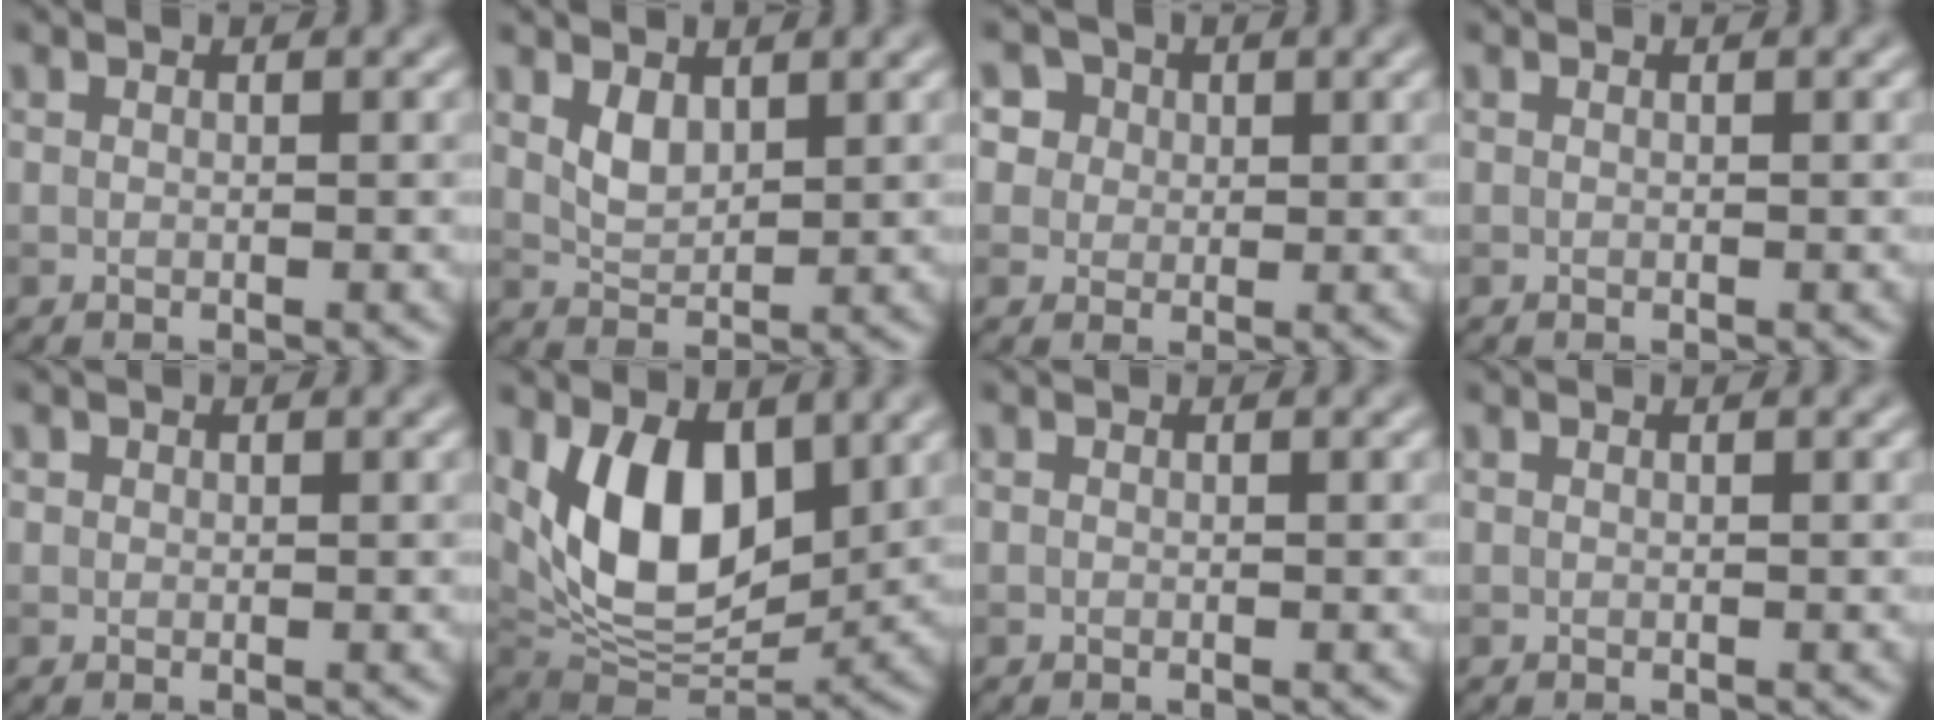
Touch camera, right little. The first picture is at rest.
{"total": 2.1, "force": [1.1, 1.2, 1.3], "torque": [-0.031, -0.005, 0.028]}
{"total": 5.4, "force": [2.7, 4.3, 1.9], "torque": [-0.029, 0.014, 0.032]}
{"total": 0.0}
{"total": 0.5, "force": [0.2, 0.5, 0.0], "torque": [0.004, -0.003, 0.001]}
{"total": 9.6, "force": [2.5, 5.7, 7.3], "torque": [-0.132, -0.022, 0.044]}
{"total": 0.0}
{"total": 0.0}